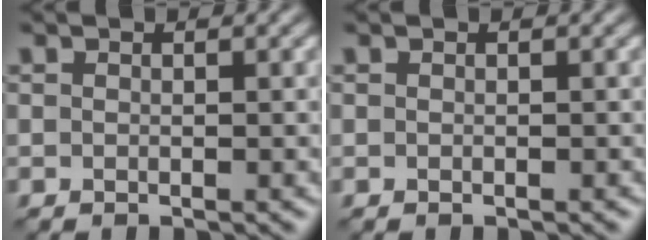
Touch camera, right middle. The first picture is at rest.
{"total": 0.0}